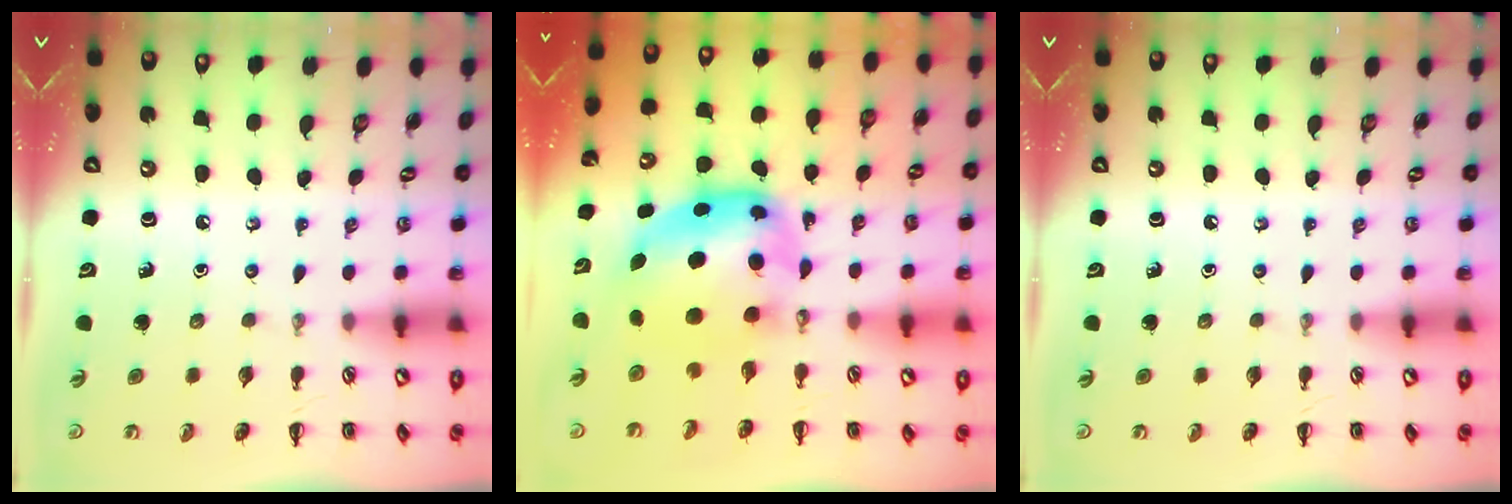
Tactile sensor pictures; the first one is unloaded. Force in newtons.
{"total": 8.9, "press": 8.6, "slide": 2.2}
{"total": 0.0}